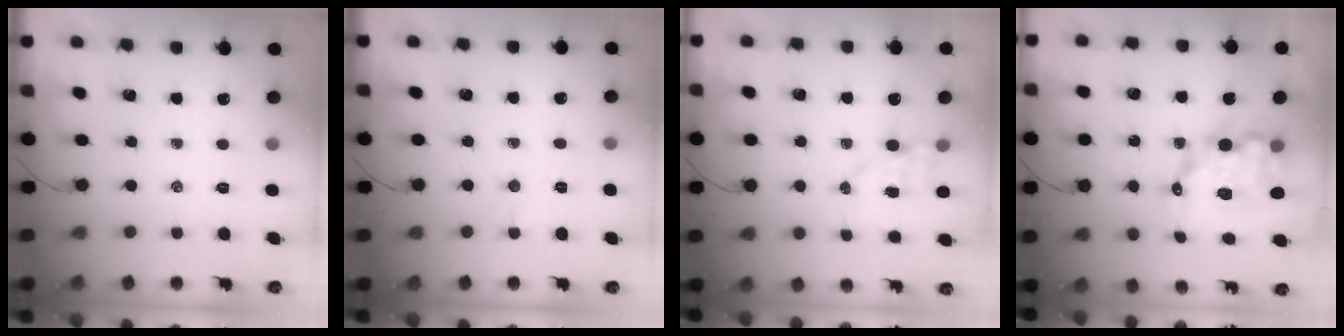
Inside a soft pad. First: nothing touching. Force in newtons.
{"total": 4.6, "press": 4.5, "slide": 1.0}
{"total": 3.9, "press": 3.8, "slide": 0.6}
{"total": 12.1, "press": 11.8, "slide": 3.0}